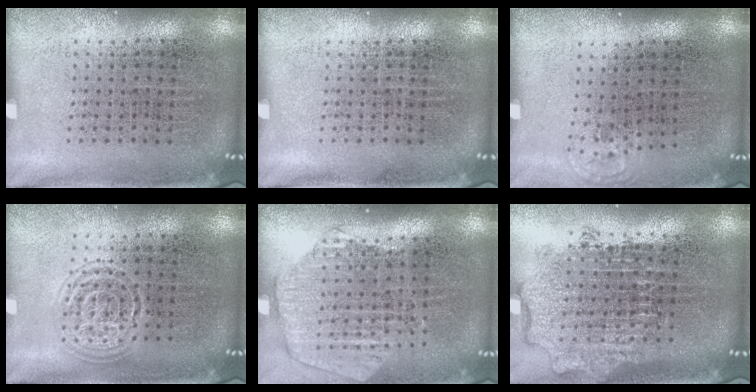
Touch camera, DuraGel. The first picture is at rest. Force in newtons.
{"total": 0.0}
{"total": 0.6, "press": 0.5, "slide": 0.3}
{"total": 1.4, "press": 1.3, "slide": 0.2}
{"total": 1.8, "press": 1.6, "slide": 0.9}
{"total": 1.9, "press": 1.5, "slide": 1.2}